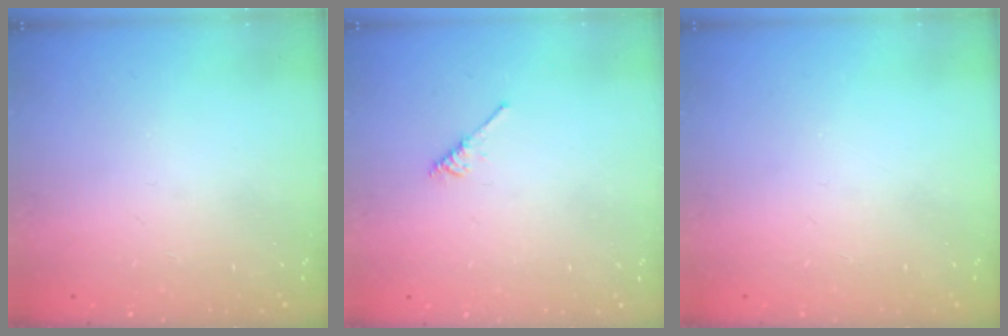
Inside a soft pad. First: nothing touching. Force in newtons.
{"total": 2.1, "press": 2.1, "slide": 0.4}
{"total": 0.0}